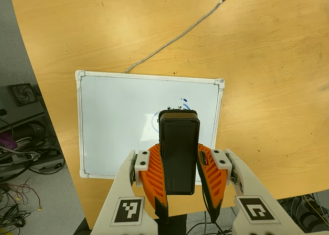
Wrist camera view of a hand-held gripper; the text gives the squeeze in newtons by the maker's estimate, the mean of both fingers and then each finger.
{"total": 7.5, "left": 5.9, "right": 9.1}